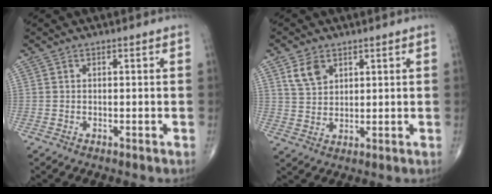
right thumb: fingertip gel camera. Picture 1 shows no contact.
{"total": 5.2, "force": [2.8, 3.5, 2.7], "torque": [-0.037, -0.013, 0.058]}